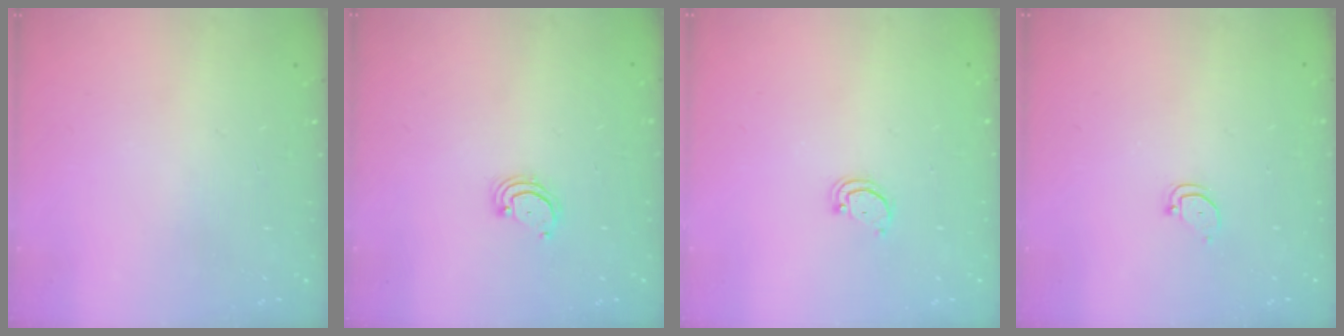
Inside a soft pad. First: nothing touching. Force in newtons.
{"total": 2.3, "press": 2.2, "slide": 0.2}
{"total": 2.1, "press": 2.1, "slide": 0.2}
{"total": 2.4, "press": 2.4, "slide": 0.2}